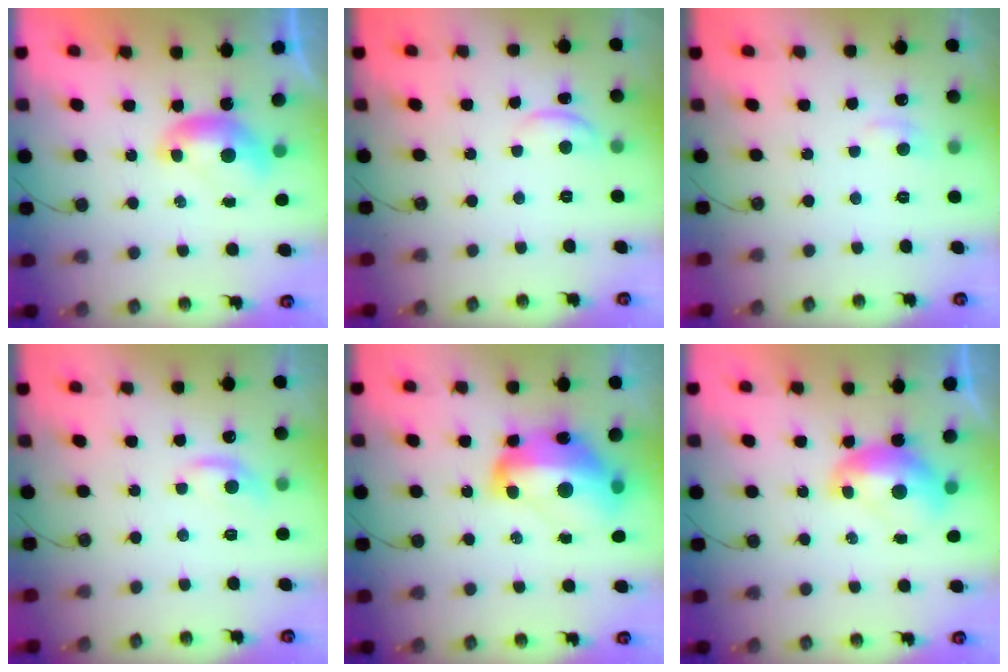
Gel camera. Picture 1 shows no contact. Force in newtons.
{"total": 1.7, "press": 1.6, "slide": 0.6}
{"total": 0.9, "press": 0.1, "slide": 0.9}
{"total": 1.6, "press": 1.4, "slide": 0.8}
{"total": 14.1, "press": 14.0, "slide": 1.9}
{"total": 2.1, "press": 2.1, "slide": 0.3}